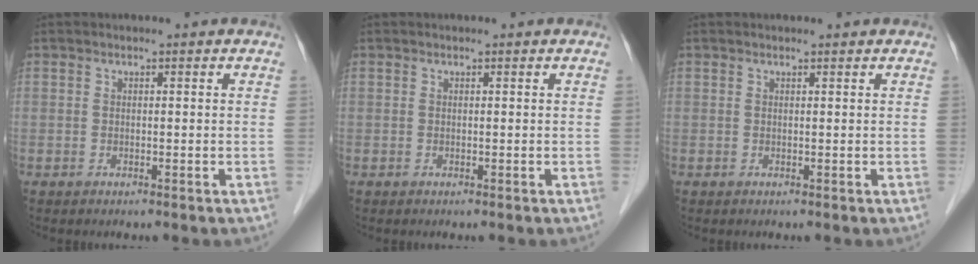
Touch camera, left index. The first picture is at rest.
{"total": 0.0}
{"total": 0.0}